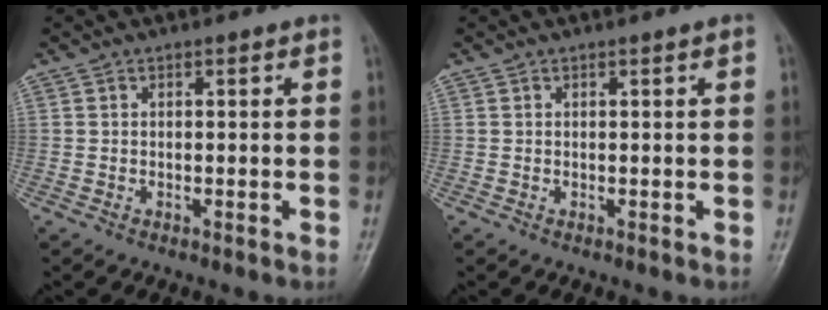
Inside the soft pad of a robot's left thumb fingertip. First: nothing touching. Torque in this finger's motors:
{"motor_torque": [-0.18, -0.05, -0.07, -0.09, 0.03]}